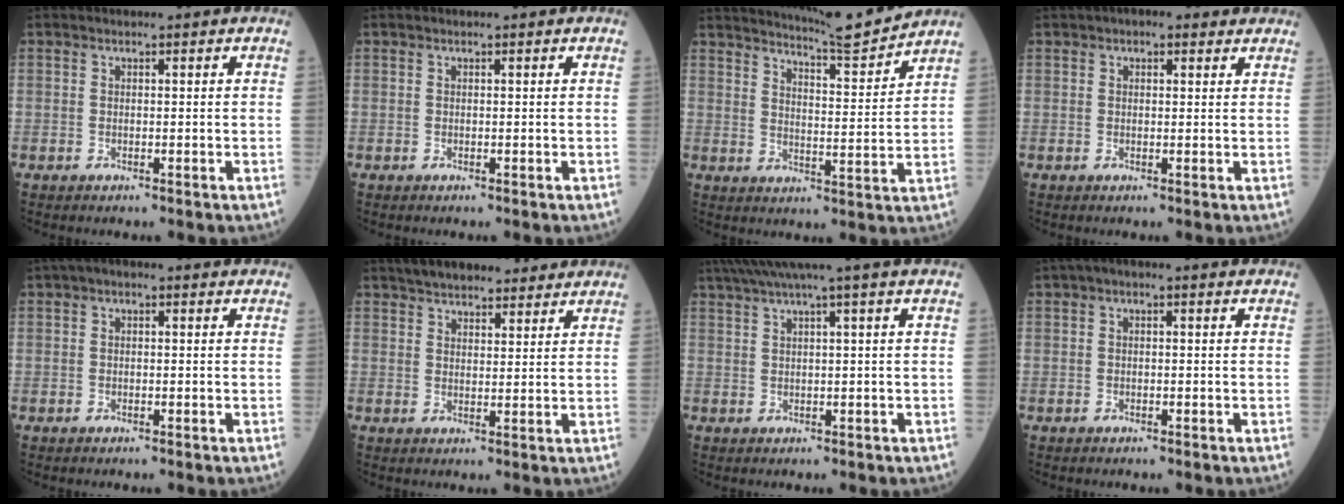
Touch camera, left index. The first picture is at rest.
{"total": 0.0}
{"total": 10.8, "force": [10.4, -1.2, 2.5], "torque": [-0.049, -0.021, 0.156]}
{"total": 4.2, "force": [3.0, 1.9, 2.2], "torque": [-0.028, 0.031, 0.042]}
{"total": 2.8, "force": [1.3, 1.4, 2.1], "torque": [-0.040, 0.019, 0.015]}
{"total": 10.4, "force": [8.7, 3.4, 4.5], "torque": [-0.056, 0.026, 0.127]}
{"total": 6.4, "force": [4.8, -2.0, 3.7], "torque": [-0.057, 0.026, 0.077]}
{"total": 2.4, "force": [0.9, 1.0, 2.0], "torque": [-0.031, 0.012, 0.006]}